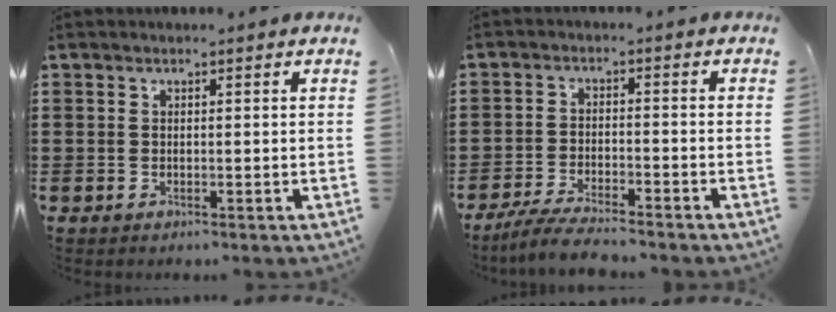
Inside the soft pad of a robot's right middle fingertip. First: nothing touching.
{"total": 4.7, "force": [-4.3, 0.1, 2.0], "torque": [-0.048, -0.012, -0.084]}